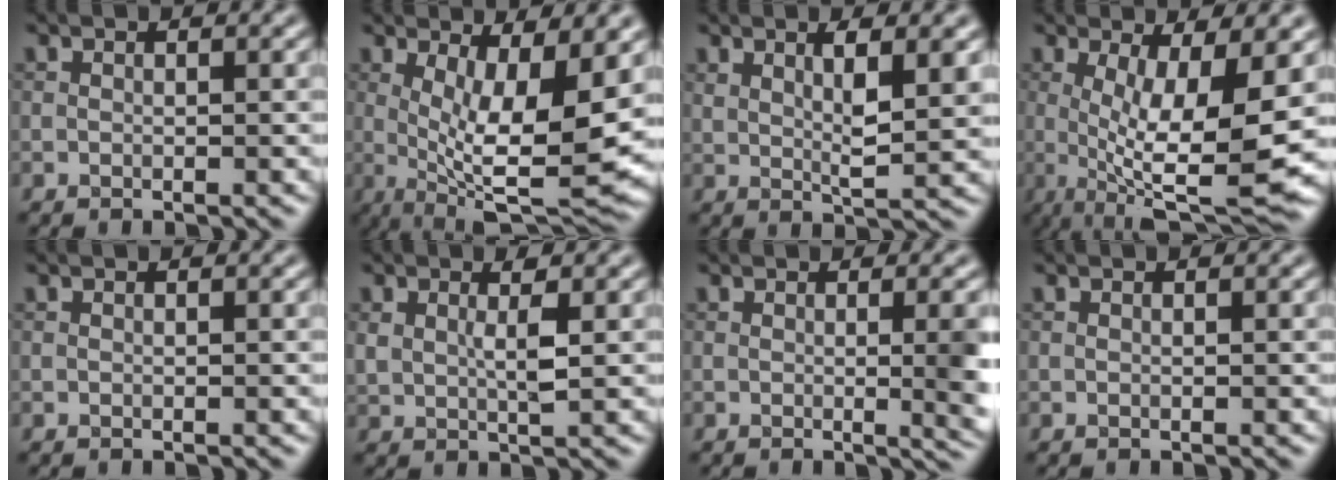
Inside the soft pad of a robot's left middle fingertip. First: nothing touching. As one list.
[{"total": 10.9, "force": [0.1, 3.2, 10.4], "torque": [-0.174, -0.019, 0.007]}, {"total": 3.6, "force": [1.3, 0.7, 3.3], "torque": [-0.058, -0.009, 0.024]}, {"total": 10.5, "force": [-0.8, 2.6, 10.1], "torque": [-0.178, -0.018, -0.007]}, {"total": 0.0}, {"total": 2.3, "force": [0.8, 0.8, 2.0], "torque": [-0.047, -0.001, 0.017]}, {"total": 5.2, "force": [-0.3, 1.8, 4.8], "torque": [-0.043, -0.004, 0.000]}, {"total": 0.0}]